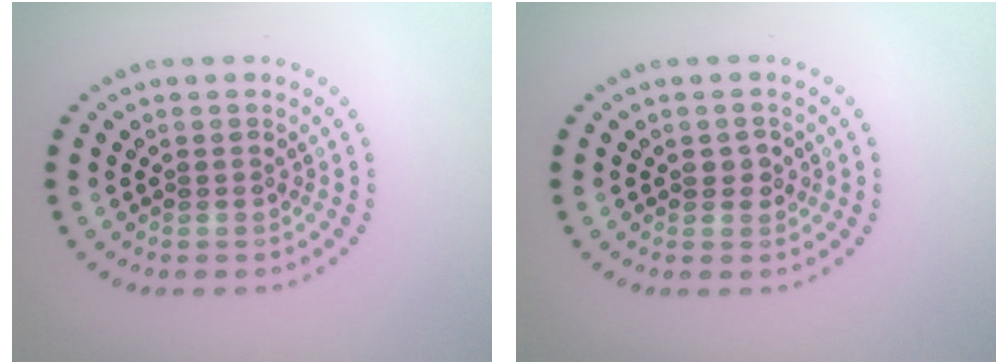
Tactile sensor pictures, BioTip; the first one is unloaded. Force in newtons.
{"total": 1.2, "press": 1.2, "slide": 0.0}